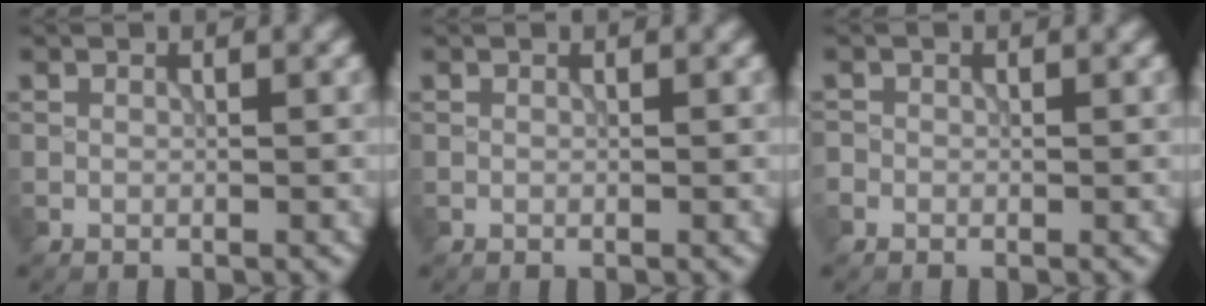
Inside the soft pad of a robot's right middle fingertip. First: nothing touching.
{"total": 0.0}
{"total": 0.6, "force": [-0.4, 0.5, 0.0], "torque": [0.002, -0.003, -0.009]}